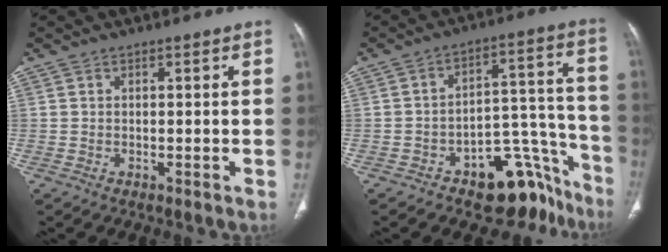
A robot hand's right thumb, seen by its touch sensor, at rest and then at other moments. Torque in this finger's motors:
{"motor_torque": [2.43, 1.60, 0.48, -1.32, 0.05]}